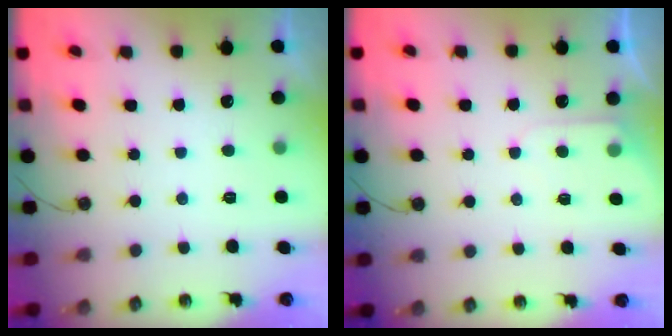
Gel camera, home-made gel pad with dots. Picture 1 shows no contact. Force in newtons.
{"total": 4.7, "press": 4.6, "slide": 0.6}